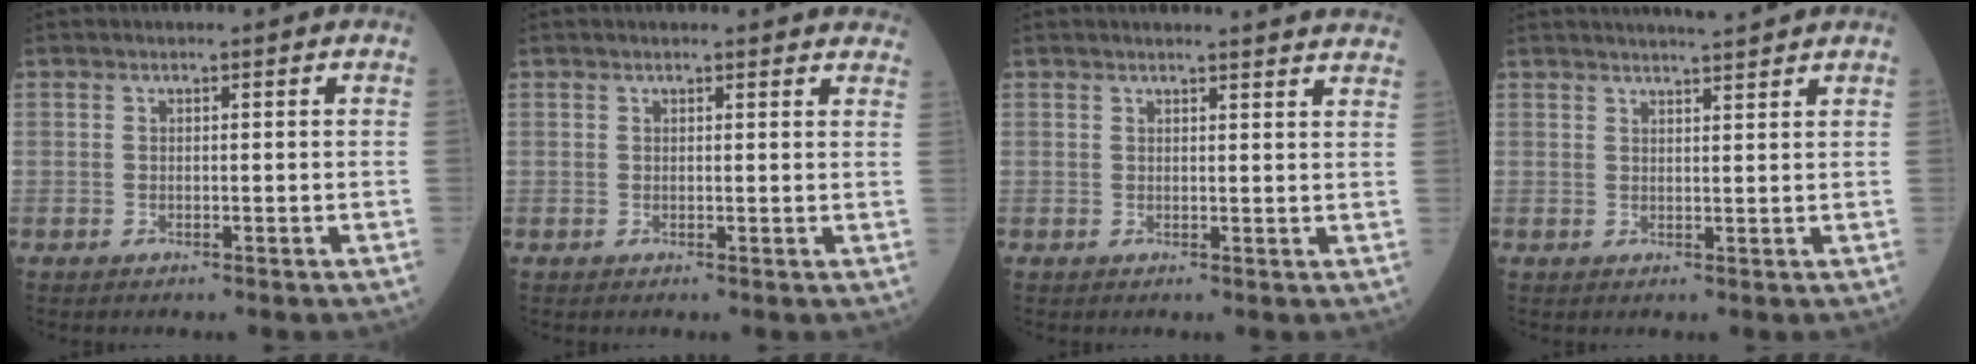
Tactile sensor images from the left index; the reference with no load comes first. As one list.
[{"total": 6.2, "force": [6.0, 1.2, 1.2], "torque": [0.011, -0.002, 0.036]}, {"total": 7.6, "force": [7.4, -0.4, 1.3], "torque": [-0.002, -0.024, 0.055]}, {"total": 4.8, "force": [4.5, -0.4, 1.7], "torque": [-0.024, 0.015, 0.062]}]